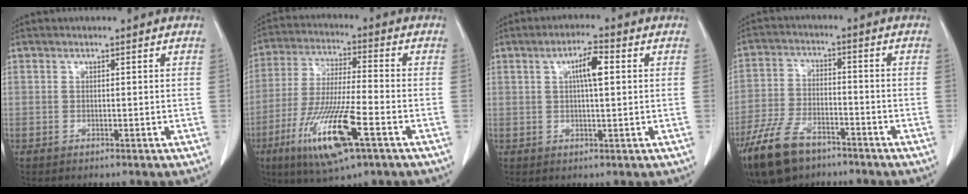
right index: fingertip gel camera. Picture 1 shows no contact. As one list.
[{"total": 15.0, "force": [-6.6, 1.6, 13.3], "torque": [-0.269, -0.029, -0.118]}, {"total": 4.8, "force": [1.2, 0.9, 4.6], "torque": [-0.081, 0.008, 0.019]}, {"total": 11.2, "force": [-7.7, 4.8, 6.6], "torque": [-0.145, -0.014, -0.144]}]